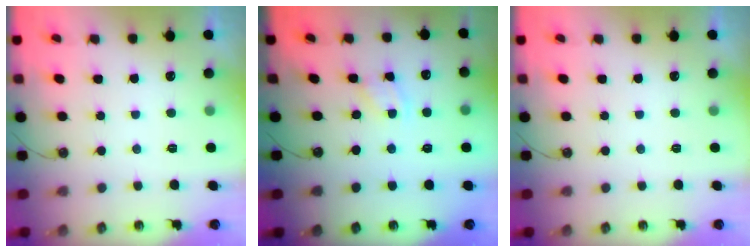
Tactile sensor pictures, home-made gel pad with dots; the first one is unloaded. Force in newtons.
{"total": 1.8, "press": 1.8, "slide": 0.3}
{"total": 0.0}